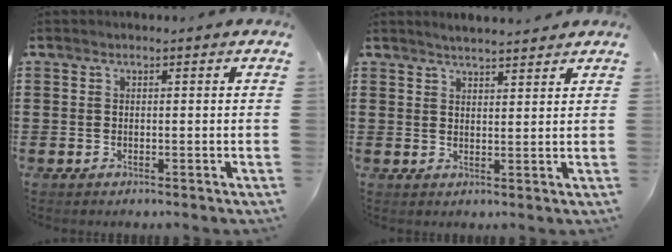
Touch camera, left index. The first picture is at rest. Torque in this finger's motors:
{"motor_torque": [0.00, -0.01, -0.06, 0.02]}